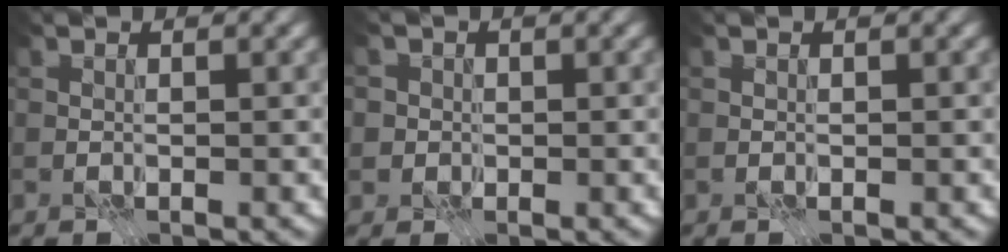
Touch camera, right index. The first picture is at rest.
{"total": 2.1, "force": [0.3, 2.1, 0.3], "torque": [0.010, 0.007, -0.005]}
{"total": 0.0}